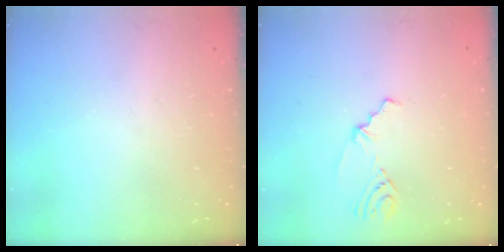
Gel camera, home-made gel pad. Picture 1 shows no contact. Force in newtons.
{"total": 2.5, "press": 1.9, "slide": 1.5}